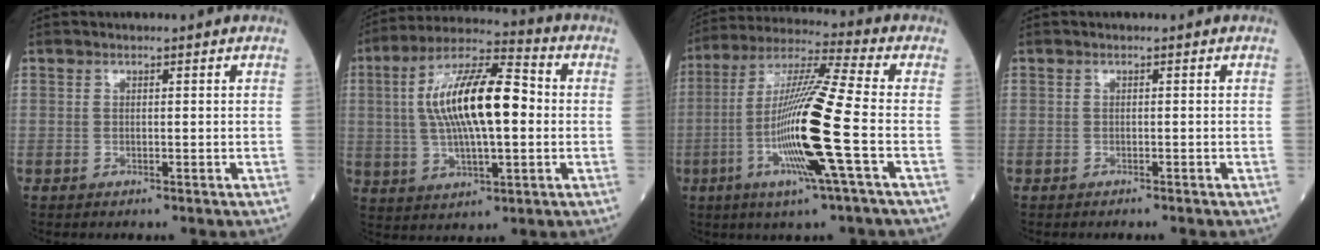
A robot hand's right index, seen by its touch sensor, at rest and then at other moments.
{"total": 15.7, "force": [1.1, 4.4, 15.0], "torque": [-0.289, 0.026, 0.019]}
{"total": 16.0, "force": [-4.0, -1.1, 15.5], "torque": [-0.306, -0.011, -0.085]}
{"total": 1.4, "force": [-1.3, 0.0, 0.6], "torque": [-0.011, 0.000, -0.013]}